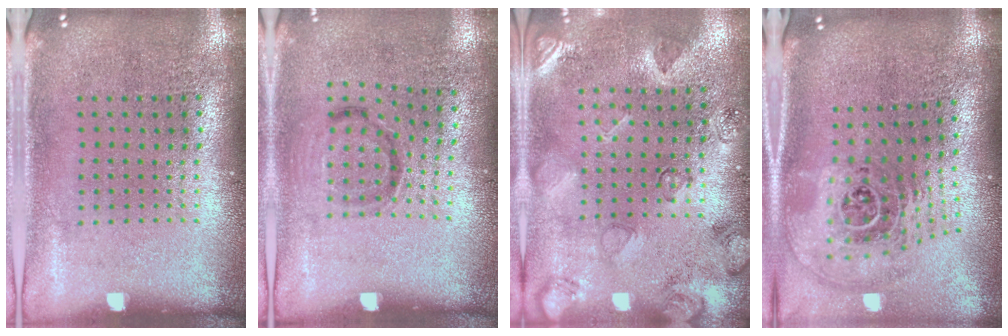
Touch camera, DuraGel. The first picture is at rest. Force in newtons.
{"total": 1.0, "press": 0.6, "slide": 0.8}
{"total": 2.5, "press": 1.9, "slide": 1.6}
{"total": 2.8, "press": 1.9, "slide": 2.1}